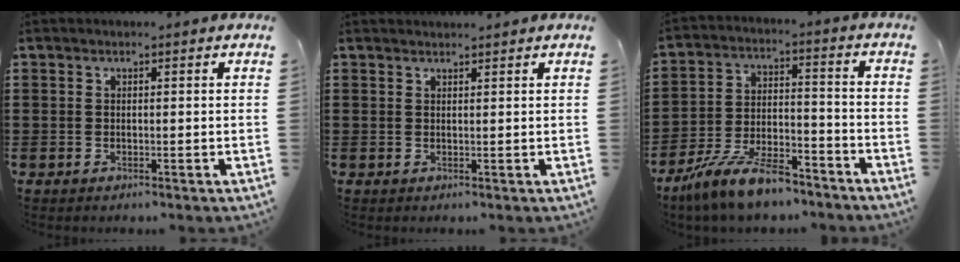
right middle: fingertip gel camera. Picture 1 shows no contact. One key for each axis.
{"total": 1.1, "fx": 1.1, "fy": -0.2, "fz": 0.0, "tx": -0.002, "ty": -0.002, "tz": 0.022}
{"total": 10.4, "fx": -8.6, "fy": 2.1, "fz": 5.4, "tx": -0.112, "ty": 0.018, "tz": -0.168}